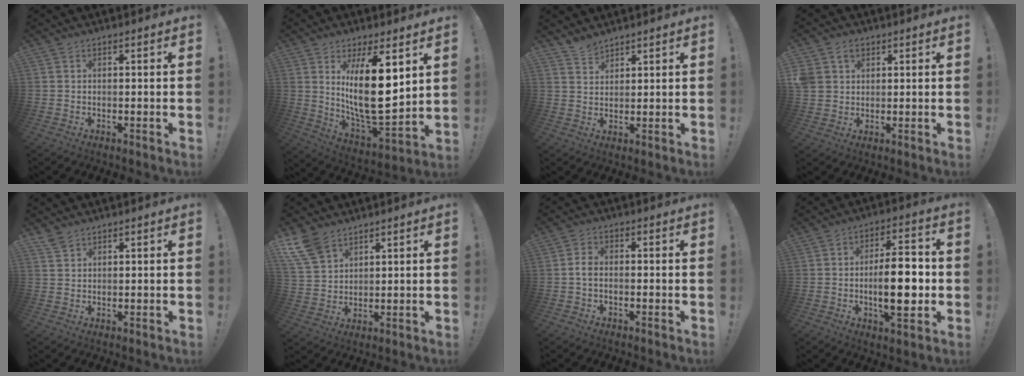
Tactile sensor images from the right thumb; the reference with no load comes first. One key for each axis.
{"total": 18.9, "fx": 6.0, "fy": 6.6, "fz": 16.6, "tx": -0.282, "ty": -0.054, "tz": 0.101}
{"total": 3.8, "fx": 3.5, "fy": 1.2, "fz": 0.8, "tx": -0.010, "ty": -0.024, "tz": 0.065}
{"total": 5.9, "fx": 2.7, "fy": 4.6, "fz": 2.5, "tx": -0.036, "ty": -0.005, "tz": 0.054}
{"total": 2.5, "fx": 2.2, "fy": 0.7, "fz": 0.9, "tx": -0.013, "ty": -0.012, "tz": 0.042}
{"total": 9.0, "fx": 6.5, "fy": 5.0, "fz": 3.8, "tx": -0.076, "ty": -0.031, "tz": 0.132}
{"total": 2.9, "fx": -1.0, "fy": 1.6, "fz": 2.3, "tx": -0.040, "ty": 0.011, "tz": -0.016}
{"total": 15.0, "fx": -2.0, "fy": 5.6, "fz": 13.8, "tx": -0.222, "ty": 0.001, "tz": -0.041}